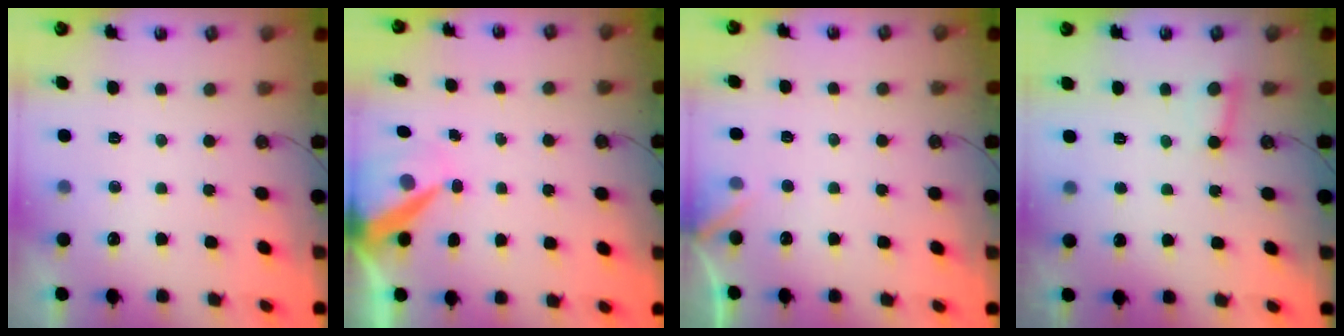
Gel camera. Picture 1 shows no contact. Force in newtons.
{"total": 8.8, "press": 8.8, "slide": 1.1}
{"total": 4.7, "press": 4.7, "slide": 0.6}
{"total": 2.8, "press": 2.7, "slide": 0.6}